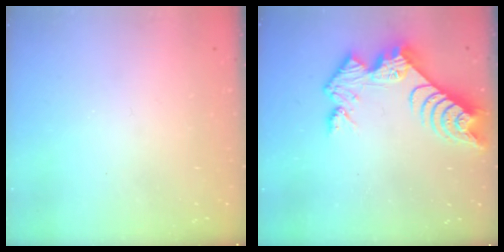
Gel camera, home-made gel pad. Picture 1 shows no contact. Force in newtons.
{"total": 10.6, "press": 10.5, "slide": 0.9}